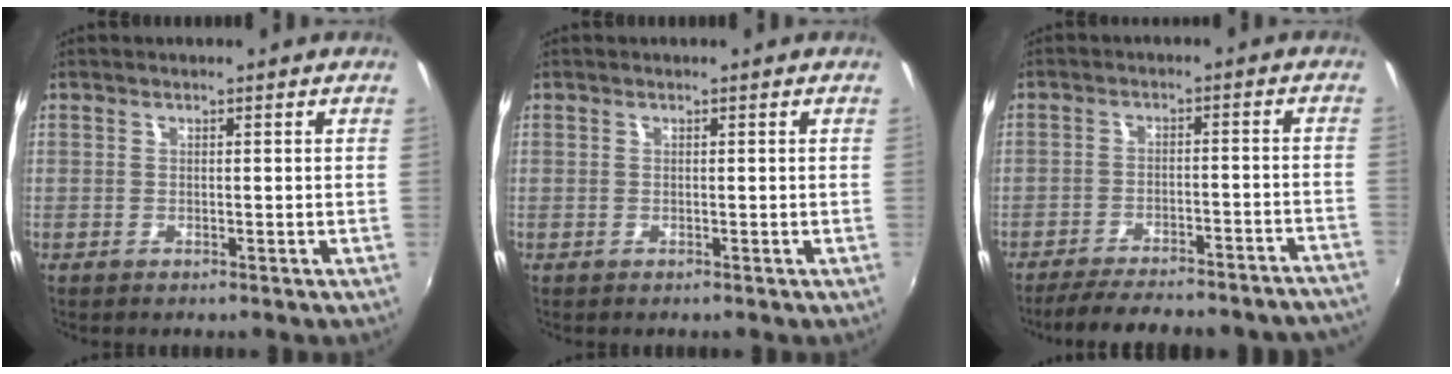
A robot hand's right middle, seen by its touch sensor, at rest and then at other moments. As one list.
[{"total": 0.0}, {"total": 19.1, "force": [-17.4, 2.7, 7.4], "torque": [-0.120, -0.006, -0.218]}]